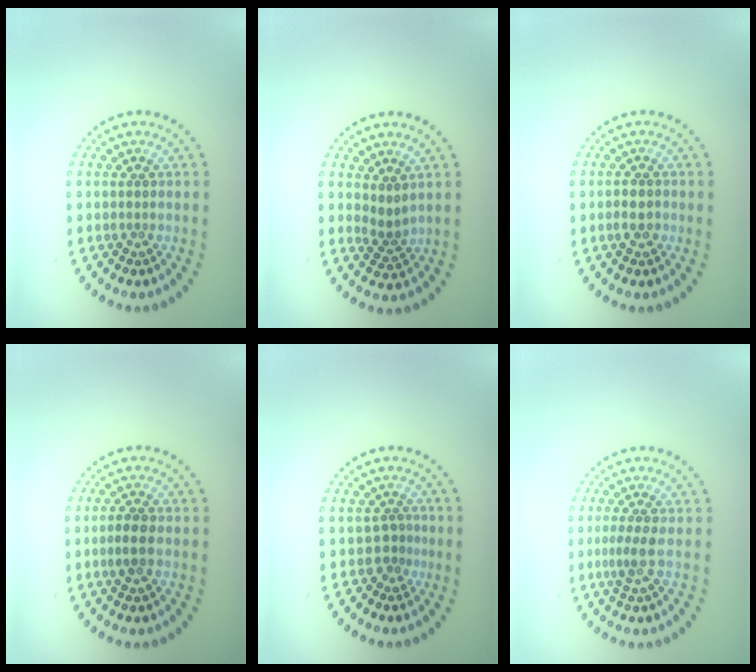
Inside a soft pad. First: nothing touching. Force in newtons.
{"total": 1.7, "press": 1.1, "slide": 1.3}
{"total": 1.4, "press": 1.4, "slide": 0.4}
{"total": 2.0, "press": 2.0, "slide": 0.3}
{"total": 1.4, "press": 1.0, "slide": 1.0}
{"total": 1.5, "press": 1.2, "slide": 0.9}